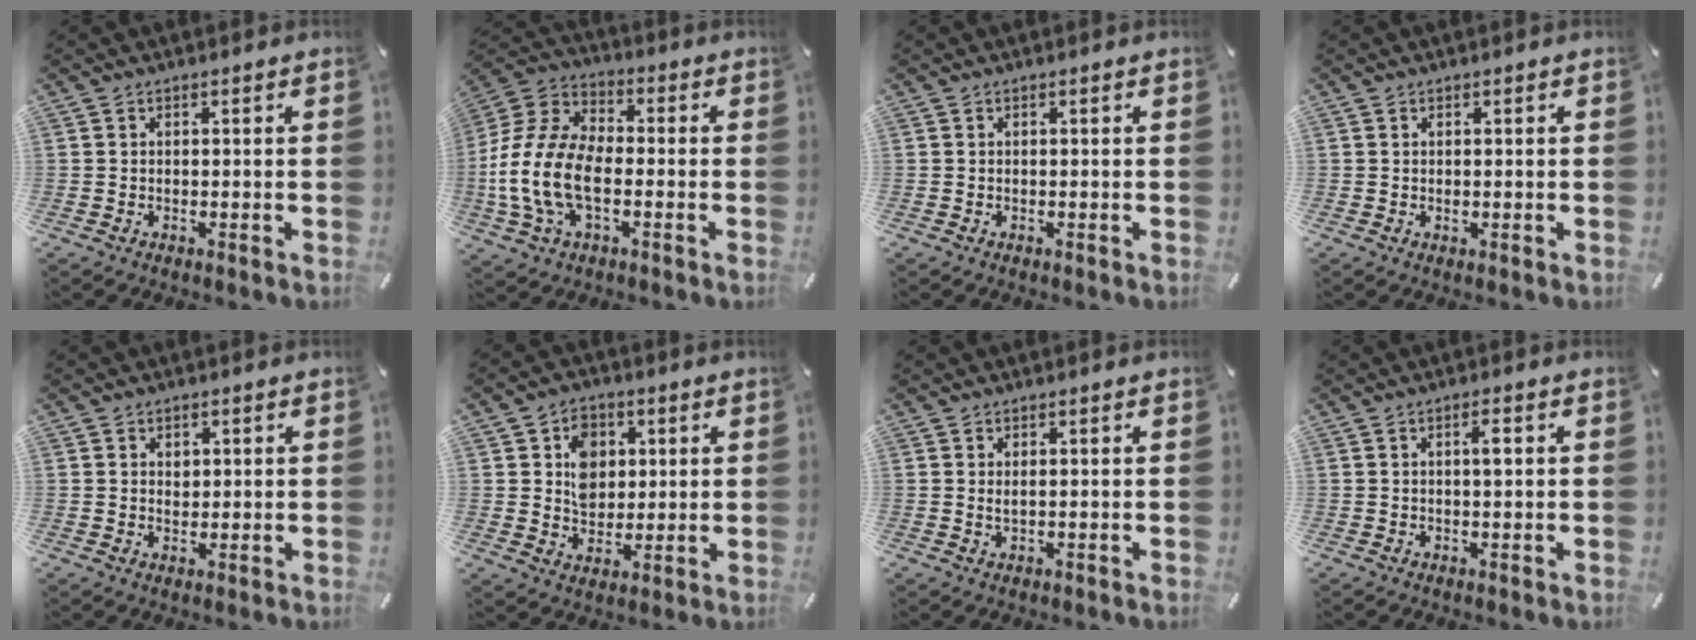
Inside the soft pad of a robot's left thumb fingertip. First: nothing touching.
{"total": 15.0, "force": [-4.2, 9.1, 11.1], "torque": [-0.249, 0.005, -0.078]}
{"total": 0.0}
{"total": 0.8, "force": [0.1, 0.6, 0.5], "torque": [-0.003, -0.001, -0.001]}
{"total": 2.0, "force": [0.8, 1.8, 0.6], "torque": [0.003, -0.002, 0.010]}
{"total": 8.3, "force": [1.8, 7.0, 4.0], "torque": [-0.054, 0.005, 0.030]}
{"total": 1.2, "force": [0.4, 0.4, 1.0], "torque": [-0.020, 0.001, 0.007]}
{"total": 2.5, "force": [0.5, 0.5, 2.4], "torque": [-0.050, 0.003, 0.006]}